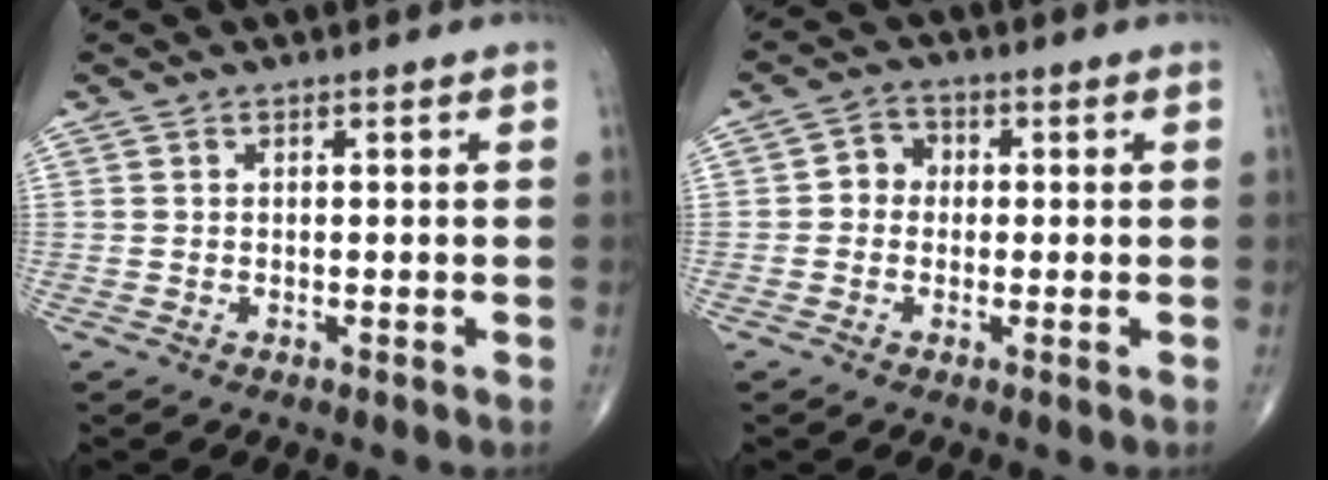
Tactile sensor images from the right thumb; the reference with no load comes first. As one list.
[{"total": 3.6, "force": [-0.2, 3.2, 1.6], "torque": [-0.006, 0.013, -0.015]}]